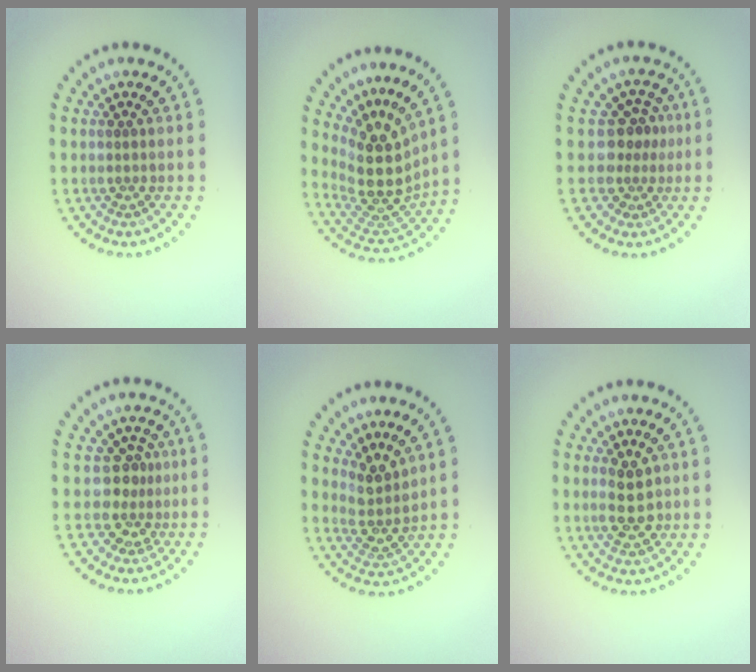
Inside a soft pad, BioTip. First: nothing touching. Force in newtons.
{"total": 4.9, "press": 3.7, "slide": 3.3}
{"total": 2.9, "press": 2.1, "slide": 2.0}
{"total": 2.8, "press": 2.0, "slide": 2.0}
{"total": 2.7, "press": 2.1, "slide": 1.8}
{"total": 3.0, "press": 3.0, "slide": 0.4}